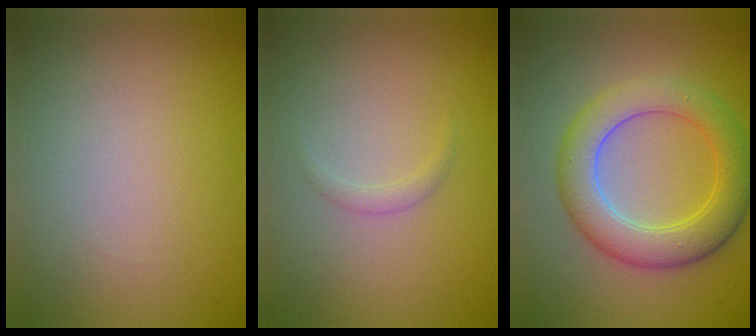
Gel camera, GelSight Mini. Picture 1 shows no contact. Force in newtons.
{"total": 0.8, "press": 0.8, "slide": 0.1}
{"total": 5.8, "press": 5.8, "slide": 0.2}